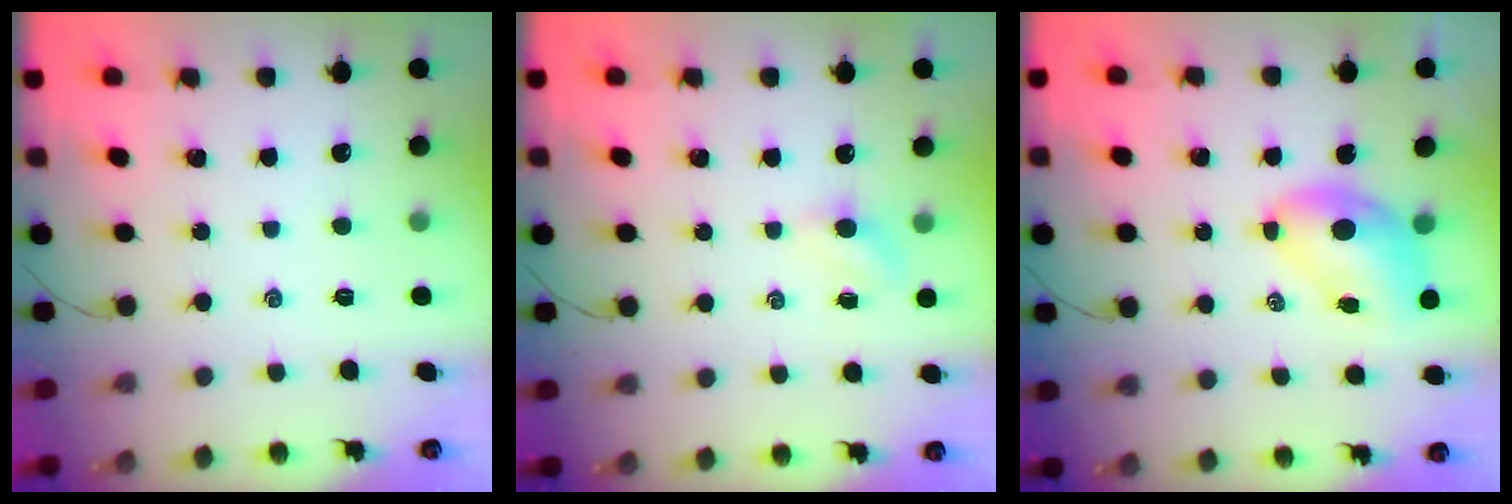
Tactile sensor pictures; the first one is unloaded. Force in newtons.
{"total": 4.0, "press": 3.8, "slide": 1.2}
{"total": 6.8, "press": 6.6, "slide": 1.6}